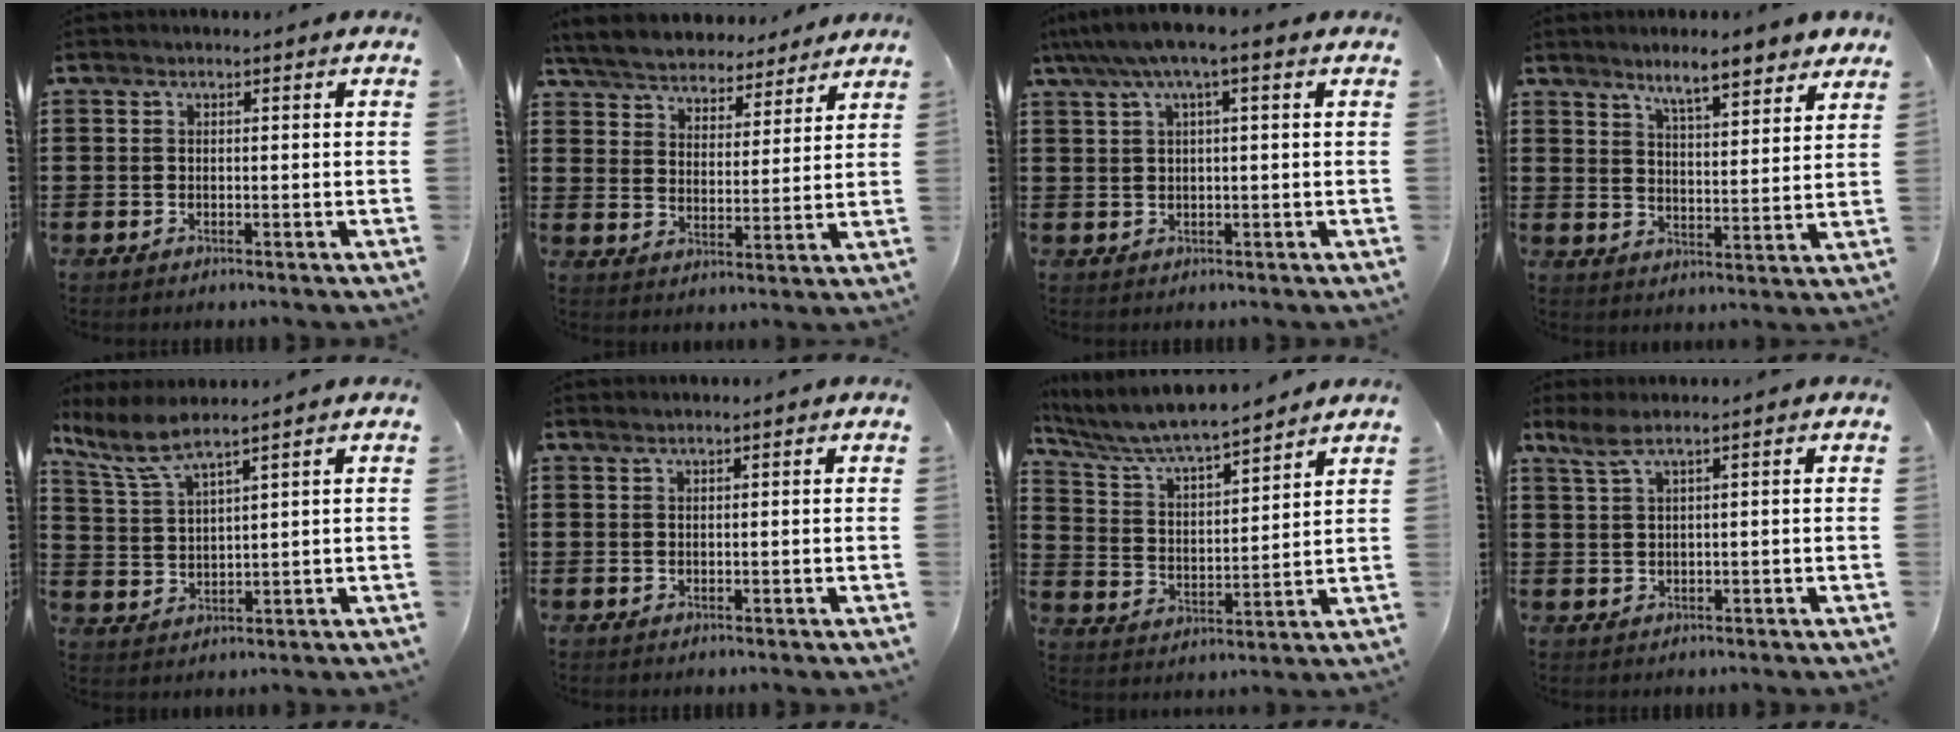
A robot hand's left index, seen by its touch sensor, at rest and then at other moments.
{"total": 5.5, "force": [5.4, 0.7, 0.5], "torque": [-0.040, -0.032, 0.094]}
{"total": 4.0, "force": [1.5, 0.3, 3.7], "torque": [-0.074, 0.004, 0.023]}
{"total": 6.6, "force": [5.8, 0.7, 3.0], "torque": [-0.061, -0.026, 0.098]}
{"total": 5.7, "force": [4.6, 0.4, 3.3], "torque": [-0.080, -0.016, 0.081]}
{"total": 0.8, "force": [0.6, -0.1, 0.5], "torque": [-0.009, 0.000, 0.012]}
{"total": 6.5, "force": [6.0, 0.6, 2.4], "torque": [-0.074, -0.035, 0.099]}
{"total": 2.3, "force": [1.3, 0.0, 1.9], "torque": [-0.040, -0.001, 0.023]}